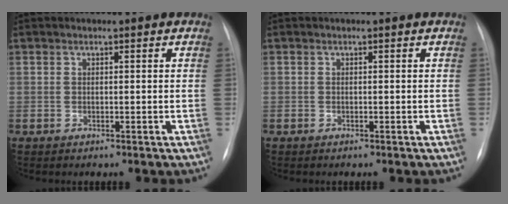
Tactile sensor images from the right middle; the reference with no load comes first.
{"total": 0.5, "force": [-0.4, 0.2, 0.2], "torque": [-0.004, -0.001, -0.003]}